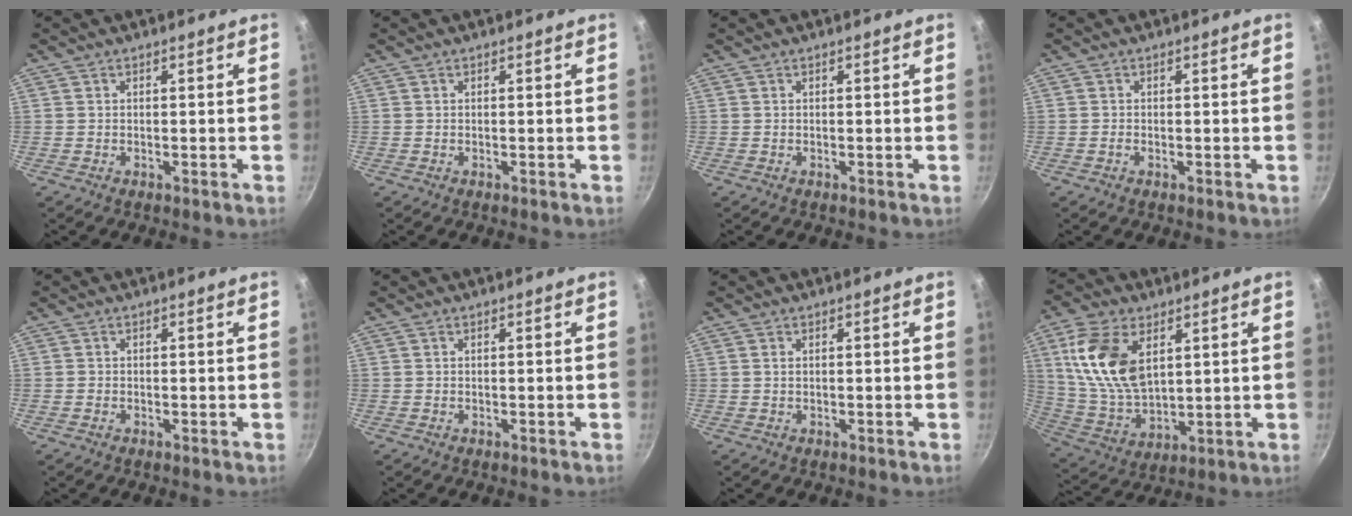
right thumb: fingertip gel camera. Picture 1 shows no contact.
{"total": 0.0}
{"total": 0.0}
{"total": 0.6, "force": [-0.3, 0.4, 0.3], "torque": [-0.006, 0.001, -0.007]}
{"total": 0.6, "force": [-0.2, 0.5, 0.2], "torque": [-0.004, 0.001, -0.006]}
{"total": 0.0}
{"total": 0.6, "force": [0.2, 0.4, 0.4], "torque": [-0.009, 0.000, 0.003]}
{"total": 16.6, "force": [5.6, 9.7, 12.3], "torque": [-0.224, -0.021, 0.121]}